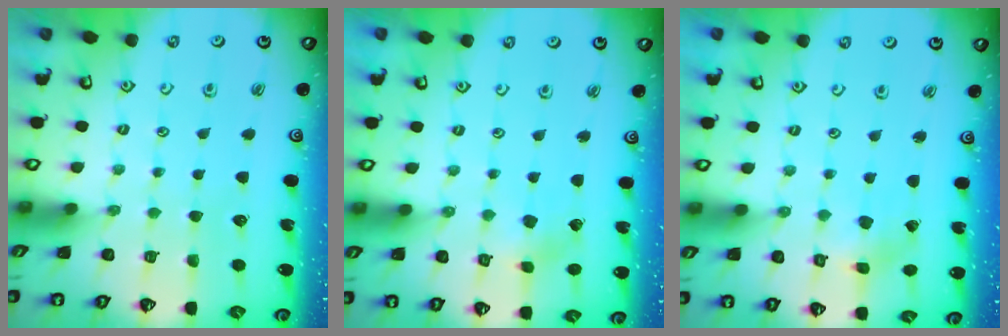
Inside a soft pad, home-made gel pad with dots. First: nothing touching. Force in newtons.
{"total": 3.2, "press": 3.2, "slide": 0.4}
{"total": 1.4, "press": 1.4, "slide": 0.1}